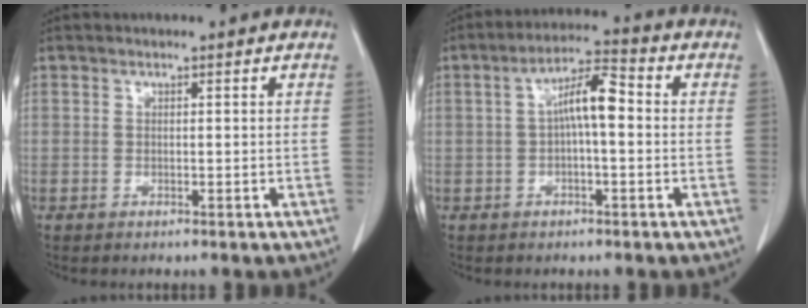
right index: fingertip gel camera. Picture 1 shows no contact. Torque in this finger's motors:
{"motor_torque": [1.04, -0.09, 0.58, 0.13]}